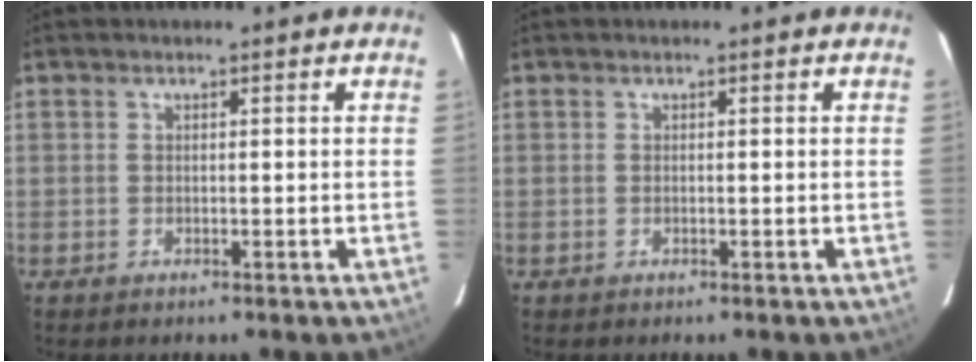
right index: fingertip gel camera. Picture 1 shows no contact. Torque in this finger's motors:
{"motor_torque": [0.00, 0.00, 0.00, 0.00]}